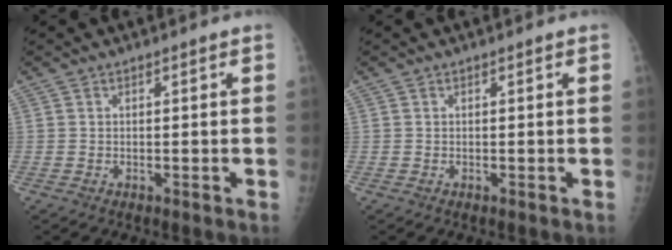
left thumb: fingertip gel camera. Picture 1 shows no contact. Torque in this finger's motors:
{"motor_torque": [0.00, 0.00, -0.02, -0.02, 0.00]}